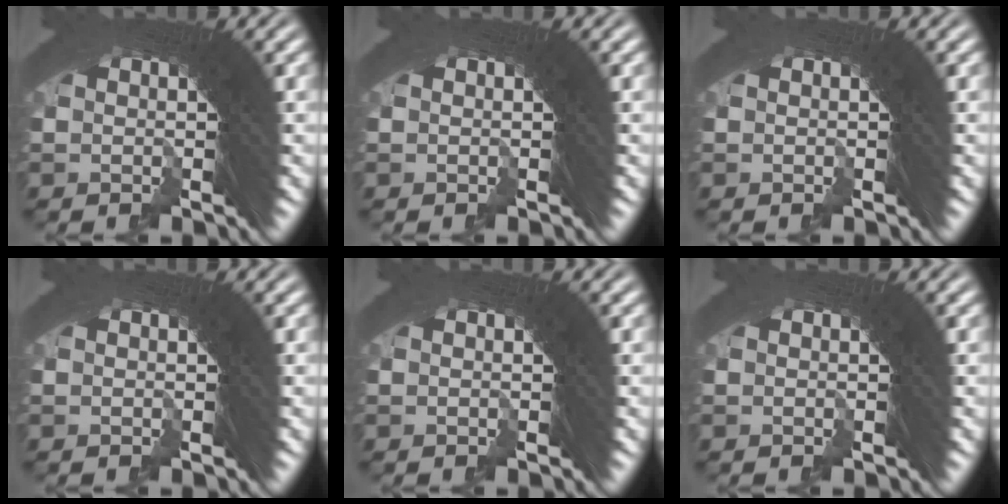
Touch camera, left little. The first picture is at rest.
{"total": 0.0}
{"total": 0.0}
{"total": 0.0}
{"total": 0.0}
{"total": 0.0}